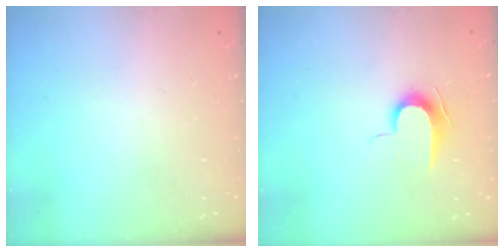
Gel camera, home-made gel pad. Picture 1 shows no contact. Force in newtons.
{"total": 7.8, "press": 7.8, "slide": 0.7}